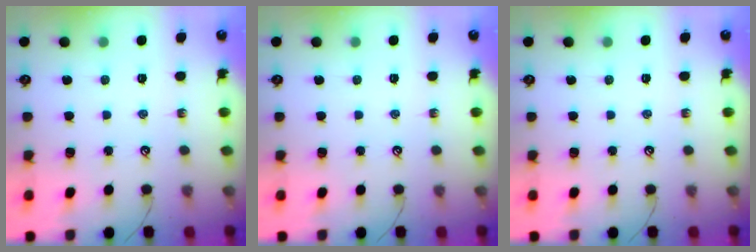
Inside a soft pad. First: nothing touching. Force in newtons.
{"total": 0.0}
{"total": 0.0}